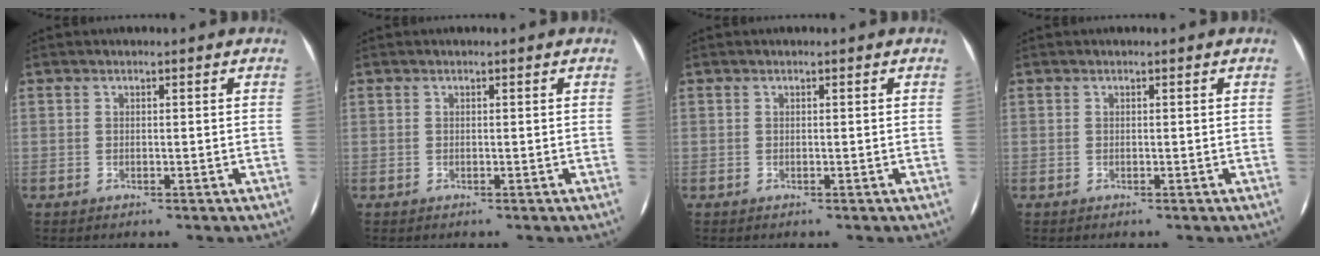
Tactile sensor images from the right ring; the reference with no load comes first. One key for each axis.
{"total": 0.0}
{"total": 0.0}
{"total": 0.0}